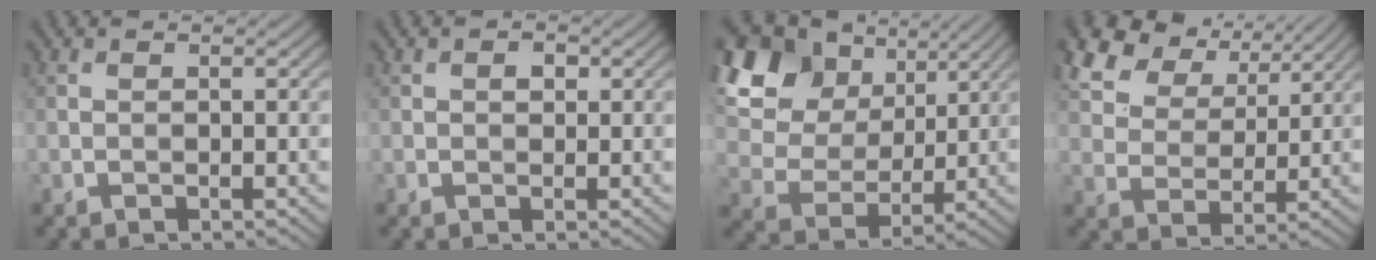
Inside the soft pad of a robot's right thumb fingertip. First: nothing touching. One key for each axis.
{"total": 1.1, "fx": 0.2, "fy": 0.8, "fz": 0.7, "tx": -0.010, "ty": 0.001, "tz": 0.001}
{"total": 17.3, "fx": 8.6, "fy": 11.9, "fz": 9.1, "tx": -0.271, "ty": 0.056, "tz": 0.182}
{"total": 9.6, "fx": 6.2, "fy": 5.6, "fz": 4.8, "tx": -0.129, "ty": 0.010, "tz": 0.117}